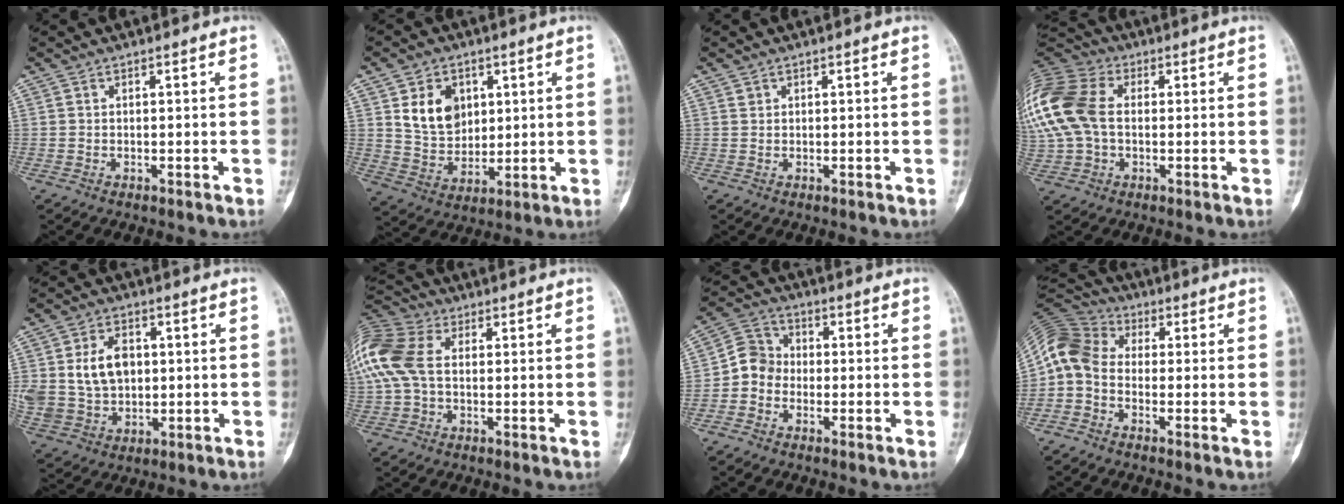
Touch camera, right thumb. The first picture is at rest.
{"total": 10.1, "force": [3.4, 7.6, 5.8], "torque": [-0.067, -0.022, 0.073]}
{"total": 1.0, "force": [0.6, 0.8, 0.1], "torque": [0.010, -0.002, 0.009]}
{"total": 20.4, "force": [2.2, 14.3, 14.4], "torque": [-0.370, 0.034, 0.041]}
{"total": 11.7, "force": [1.8, 8.6, 7.7], "torque": [-0.131, 0.000, 0.046]}
{"total": 15.5, "force": [2.2, 10.3, 11.4], "torque": [-0.291, 0.029, 0.036]}
{"total": 6.2, "force": [-1.5, 5.5, 2.5], "torque": [-0.023, 0.026, -0.045]}
{"total": 8.6, "force": [-1.0, 6.7, 5.3], "torque": [-0.098, 0.032, -0.040]}